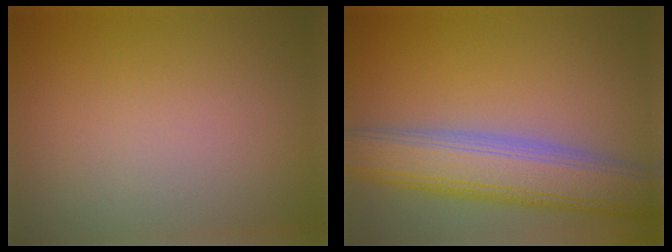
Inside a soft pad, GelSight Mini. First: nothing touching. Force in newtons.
{"total": 8.2, "press": 8.2, "slide": 0.5}